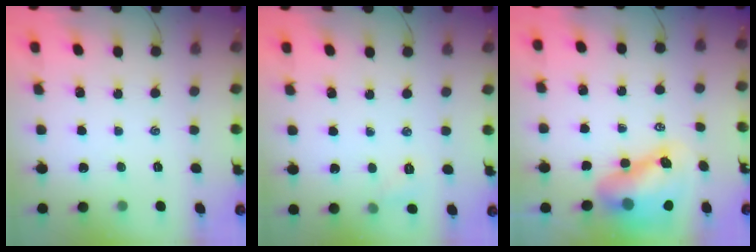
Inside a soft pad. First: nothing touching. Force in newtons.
{"total": 4.7, "press": 4.5, "slide": 1.2}
{"total": 10.6, "press": 10.2, "slide": 3.0}